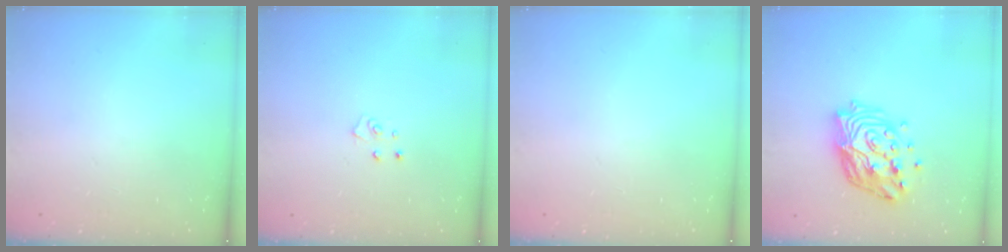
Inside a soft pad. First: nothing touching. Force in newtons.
{"total": 4.2, "press": 4.1, "slide": 0.4}
{"total": 0.0}
{"total": 16.5, "press": 16.4, "slide": 1.7}